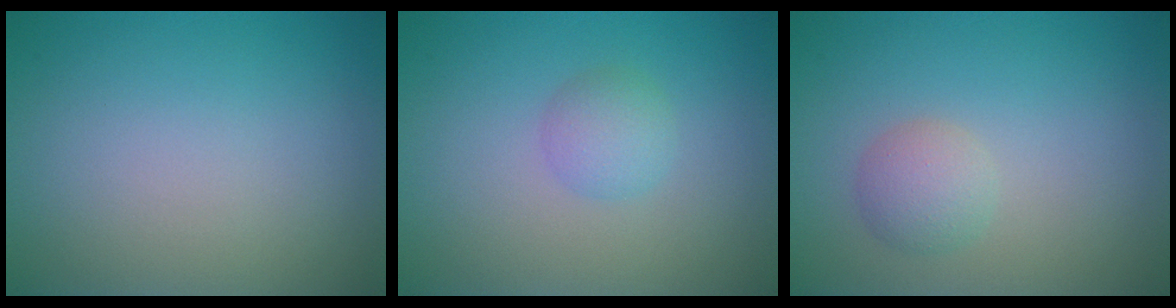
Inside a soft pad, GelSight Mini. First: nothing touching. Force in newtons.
{"total": 1.8, "press": 1.8, "slide": 0.0}
{"total": 2.0, "press": 2.0, "slide": 0.0}